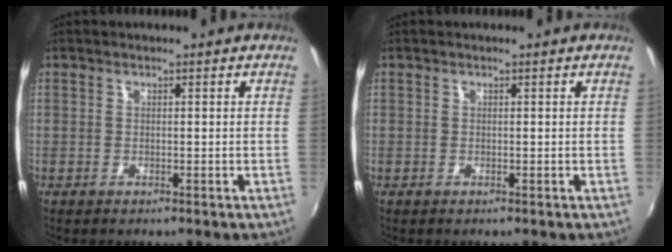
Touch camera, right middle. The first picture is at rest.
{"total": 0.0}